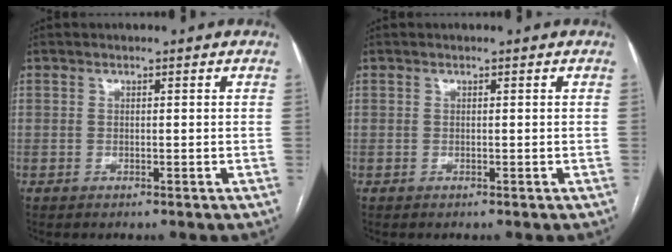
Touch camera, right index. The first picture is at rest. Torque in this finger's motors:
{"motor_torque": [0.00, 0.00, 0.00, 0.00]}